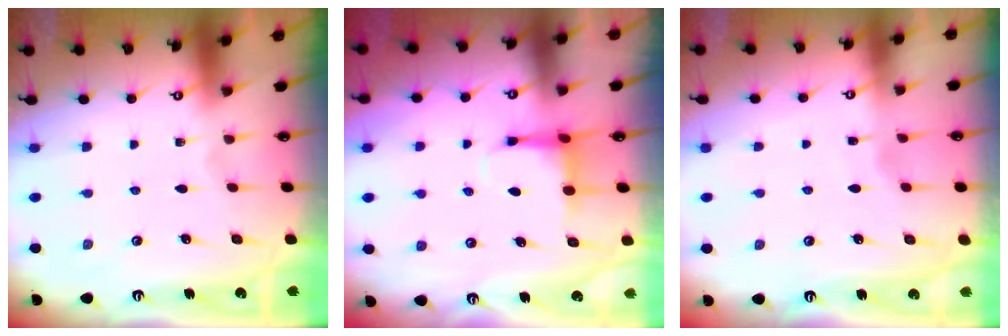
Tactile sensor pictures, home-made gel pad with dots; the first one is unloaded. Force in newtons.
{"total": 4.9, "press": 4.8, "slide": 0.9}
{"total": 2.2, "press": 2.2, "slide": 0.3}